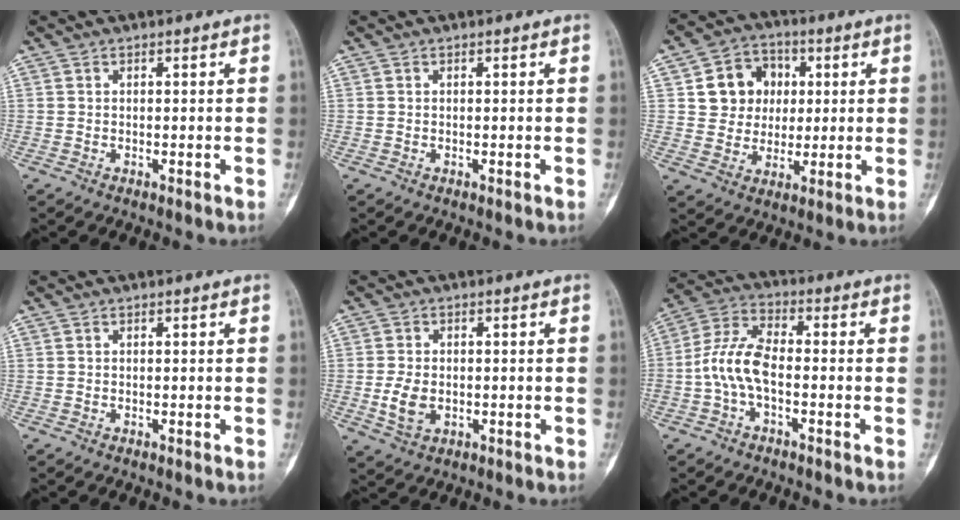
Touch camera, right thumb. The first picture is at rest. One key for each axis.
{"total": 0.0}
{"total": 10.6, "fx": 2.4, "fy": 9.4, "fz": 4.2, "tx": -0.020, "ty": 0.001, "tz": 0.038}
{"total": 0.0}
{"total": 5.0, "fx": -0.8, "fy": 3.4, "fz": 3.5, "tx": -0.067, "ty": -0.003, "tz": -0.010}
{"total": 8.8, "fx": -2.0, "fy": 4.4, "fz": 7.3, "tx": -0.156, "ty": 0.034, "tz": -0.048}